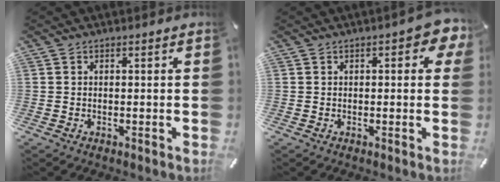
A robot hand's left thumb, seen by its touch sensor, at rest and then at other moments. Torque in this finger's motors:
{"motor_torque": [0.33, 0.27, 0.55, 0.11, 0.03]}